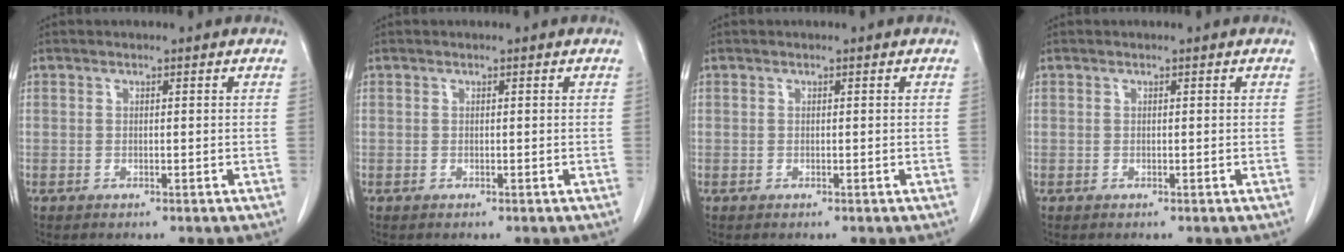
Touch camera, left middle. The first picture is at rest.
{"total": 0.0}
{"total": 0.0}
{"total": 0.0}